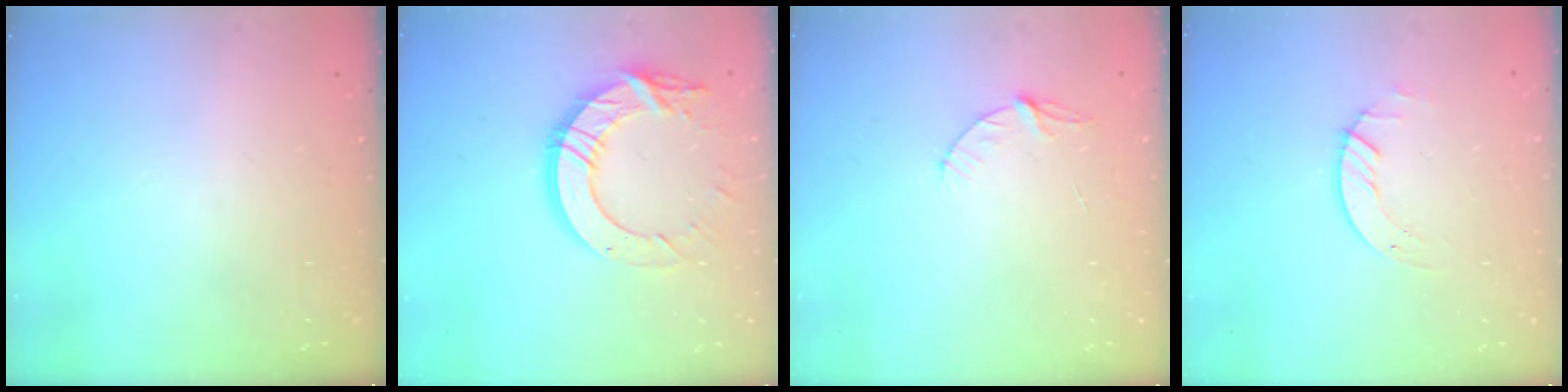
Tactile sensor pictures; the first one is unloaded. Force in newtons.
{"total": 15.4, "press": 15.3, "slide": 1.3}
{"total": 4.0, "press": 4.0, "slide": 0.4}
{"total": 2.0, "press": 2.0, "slide": 0.2}